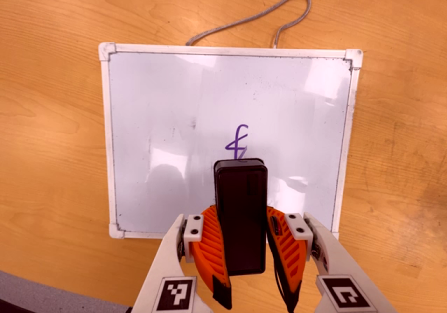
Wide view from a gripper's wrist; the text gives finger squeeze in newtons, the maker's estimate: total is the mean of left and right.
{"total": 7.1, "left": 6.4, "right": 7.7}